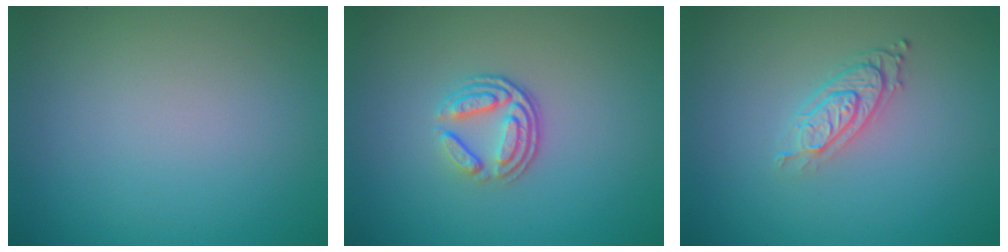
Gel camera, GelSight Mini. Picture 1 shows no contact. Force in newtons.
{"total": 3.4, "press": 2.5, "slide": 2.3}
{"total": 3.2, "press": 2.3, "slide": 2.3}